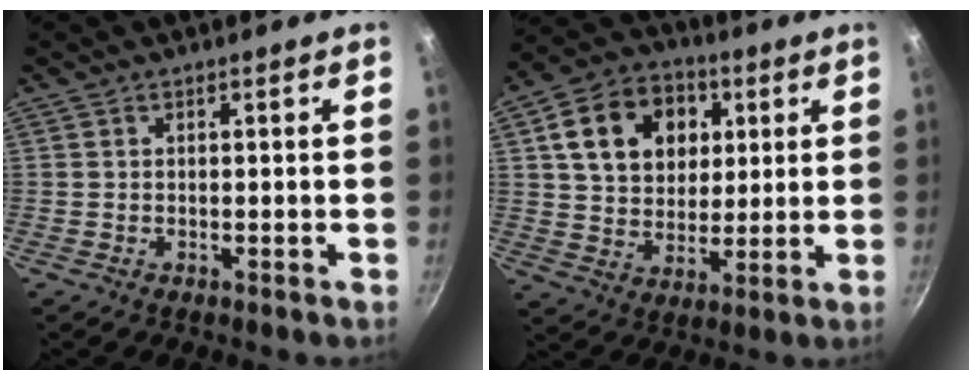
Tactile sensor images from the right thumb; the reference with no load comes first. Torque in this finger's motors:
{"motor_torque": [-0.66, 1.44, 0.01, 0.20, 0.29]}